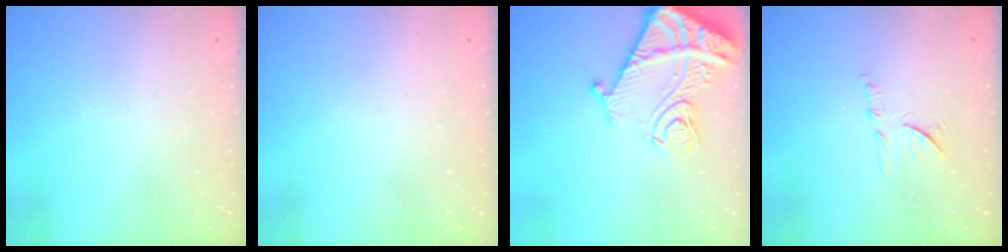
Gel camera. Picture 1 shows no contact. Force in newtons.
{"total": 1.5, "press": 1.5, "slide": 0.1}
{"total": 14.7, "press": 14.6, "slide": 1.7}
{"total": 9.6, "press": 9.6, "slide": 0.3}